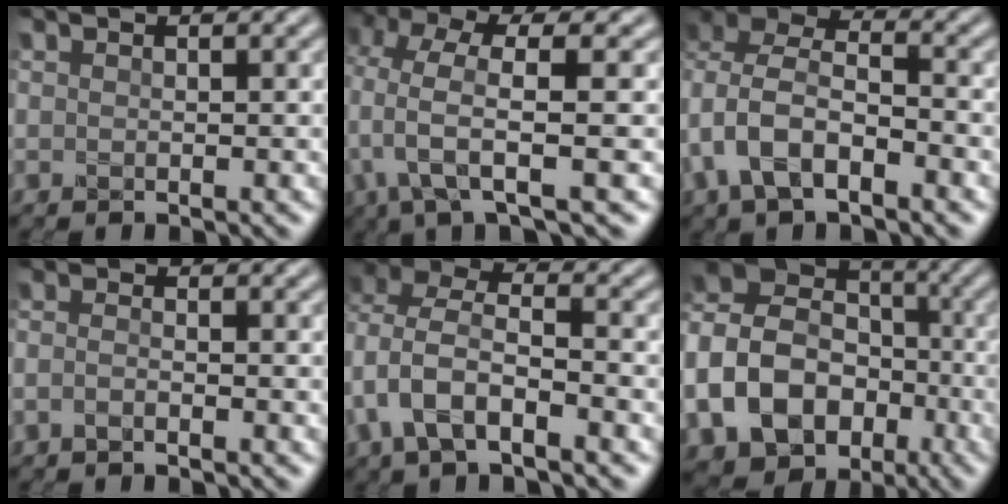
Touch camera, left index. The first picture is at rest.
{"total": 6.3, "force": [0.3, 1.7, 6.0], "torque": [-0.124, 0.003, 0.002]}
{"total": 7.2, "force": [-2.0, 4.6, 5.0], "torque": [-0.105, 0.008, -0.045]}
{"total": 1.1, "force": [-0.8, 0.3, 0.7], "torque": [-0.014, 0.000, -0.019]}
{"total": 6.5, "force": [-1.8, 4.0, 4.8], "torque": [-0.103, 0.010, -0.039]}
{"total": 12.9, "force": [-4.4, 10.2, 6.5], "torque": [-0.168, -0.009, -0.087]}